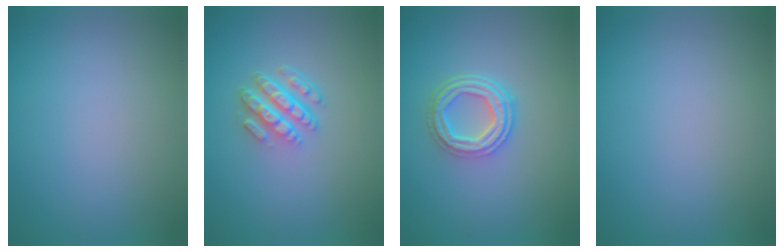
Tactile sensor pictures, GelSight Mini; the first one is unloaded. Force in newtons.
{"total": 4.3, "press": 3.1, "slide": 2.9}
{"total": 4.2, "press": 3.1, "slide": 2.8}
{"total": 0.0}